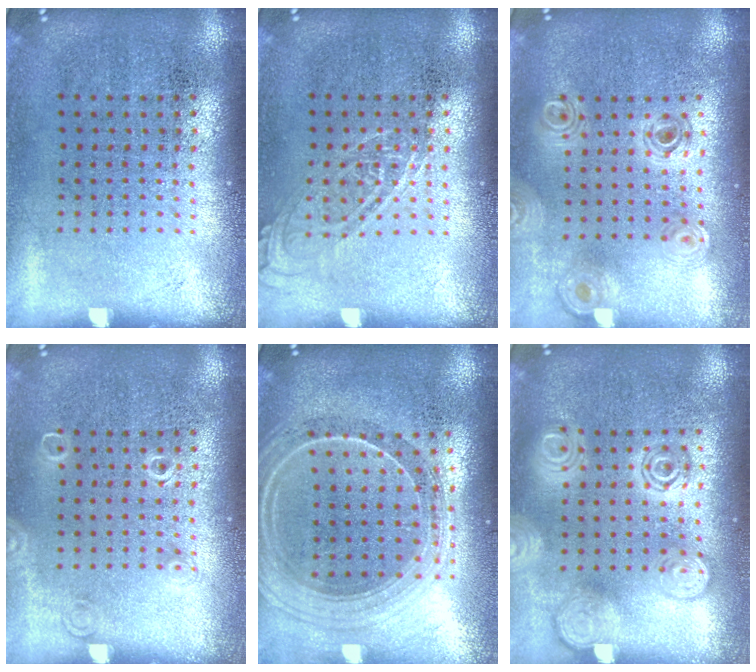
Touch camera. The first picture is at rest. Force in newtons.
{"total": 1.8, "press": 1.8, "slide": 0.2}
{"total": 0.8, "press": 0.8, "slide": 0.1}
{"total": 1.0, "press": 1.0, "slide": 0.2}
{"total": 2.3, "press": 2.0, "slide": 1.2}
{"total": 2.0, "press": 2.0, "slide": 0.2}